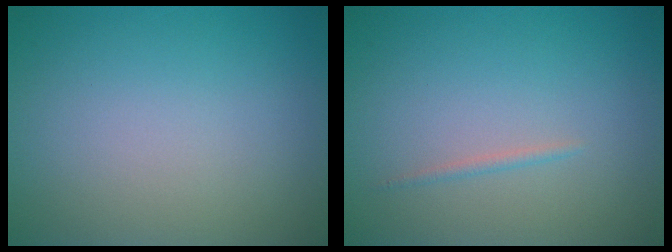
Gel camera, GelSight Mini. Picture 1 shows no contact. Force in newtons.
{"total": 0.6, "press": 0.6, "slide": 0.1}